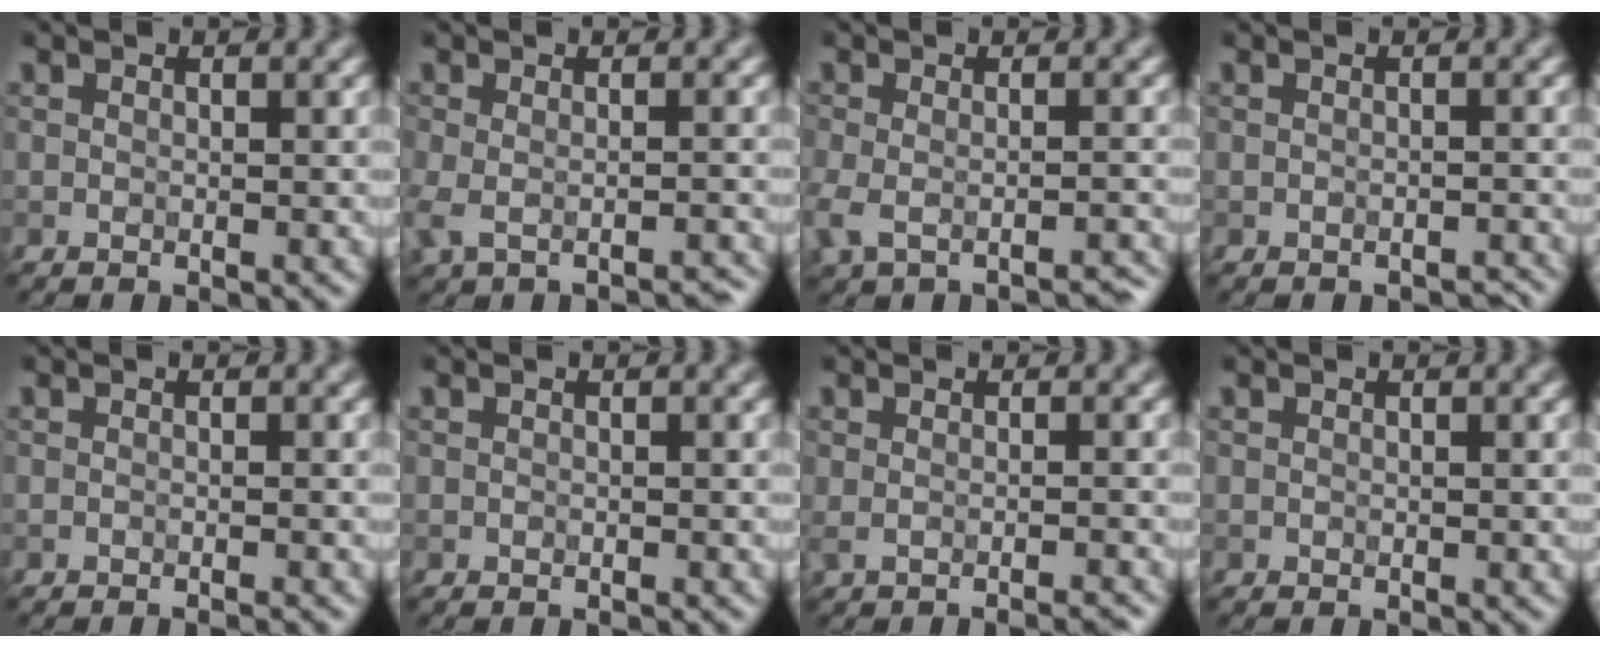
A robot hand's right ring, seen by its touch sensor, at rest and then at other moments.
{"total": 3.8, "force": [-3.0, 1.1, 2.1], "torque": [-0.042, -0.008, -0.048]}
{"total": 4.5, "force": [-3.4, 1.6, 2.5], "torque": [-0.049, -0.007, -0.058]}
{"total": 1.2, "force": [-1.1, 0.4, 0.3], "torque": [-0.001, 0.001, -0.015]}
{"total": 0.9, "force": [-0.9, -0.1, 0.0], "torque": [0.001, 0.003, -0.014]}
{"total": 0.0}
{"total": 2.0, "force": [-1.6, 0.0, 1.1], "torque": [-0.016, -0.002, -0.025]}
{"total": 0.0}